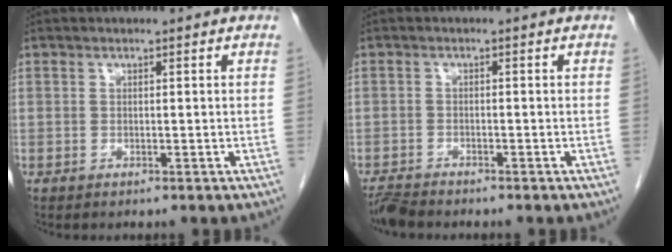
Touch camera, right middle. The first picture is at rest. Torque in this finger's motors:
{"motor_torque": [-0.29, -0.27, 0.00, -0.01]}